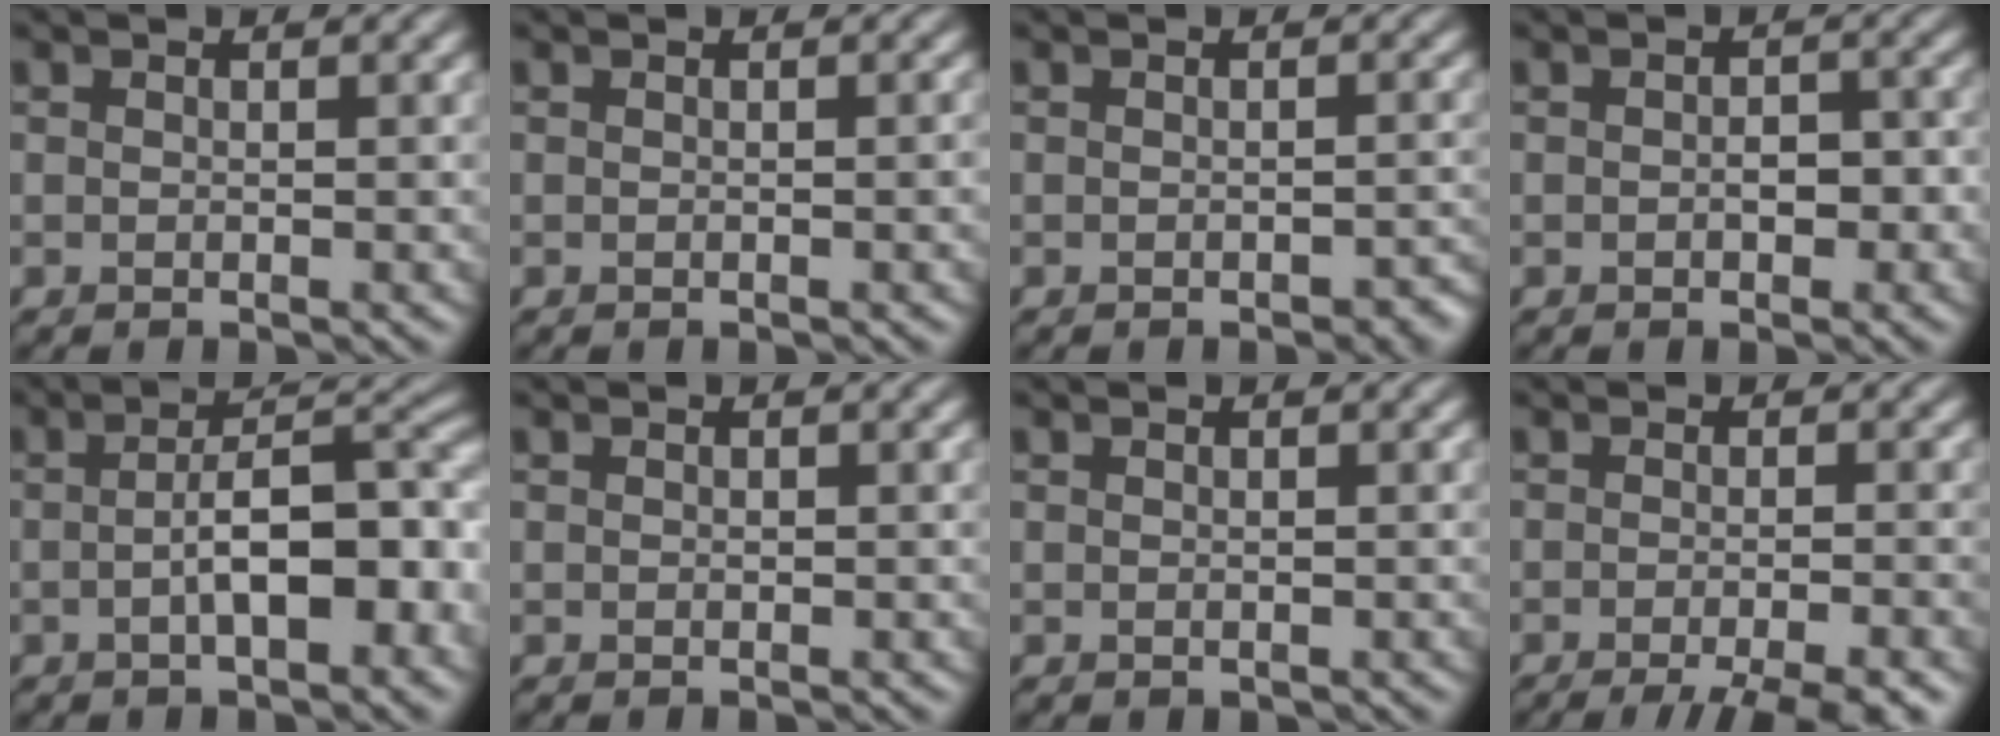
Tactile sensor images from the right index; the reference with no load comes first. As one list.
[{"total": 0.6, "force": [-0.1, 0.0, 0.6], "torque": [-0.007, 0.001, 0.000]}, {"total": 1.5, "force": [-0.8, 0.6, 1.1], "torque": [-0.016, 0.000, -0.009]}, {"total": 2.0, "force": [-0.3, 1.2, 1.6], "torque": [-0.022, 0.000, -0.006]}, {"total": 7.8, "force": [-1.7, 2.9, 7.0], "torque": [-0.096, 0.013, -0.028]}, {"total": 0.0}, {"total": 0.0}, {"total": 5.7, "force": [-3.4, 1.2, 4.4], "torque": [-0.048, -0.004, -0.049]}]